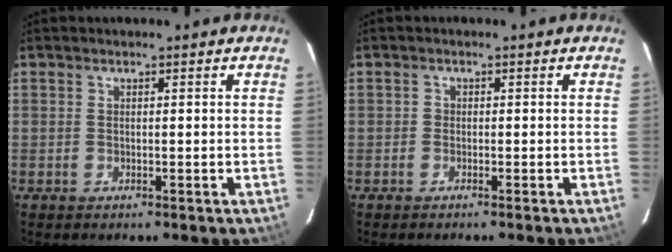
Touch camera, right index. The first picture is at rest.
{"total": 0.5, "force": [-0.5, 0.2, 0.0], "torque": [-0.002, 0.000, -0.014]}